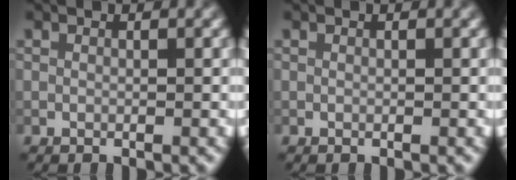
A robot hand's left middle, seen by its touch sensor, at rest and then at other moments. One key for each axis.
{"total": 0.0}